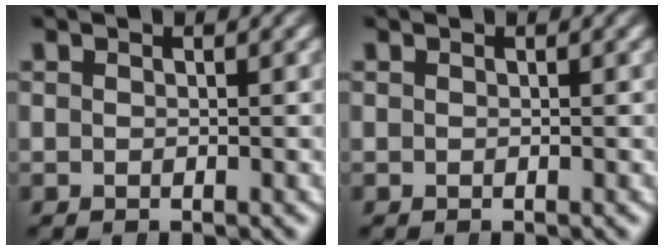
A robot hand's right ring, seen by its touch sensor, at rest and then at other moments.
{"total": 0.0}